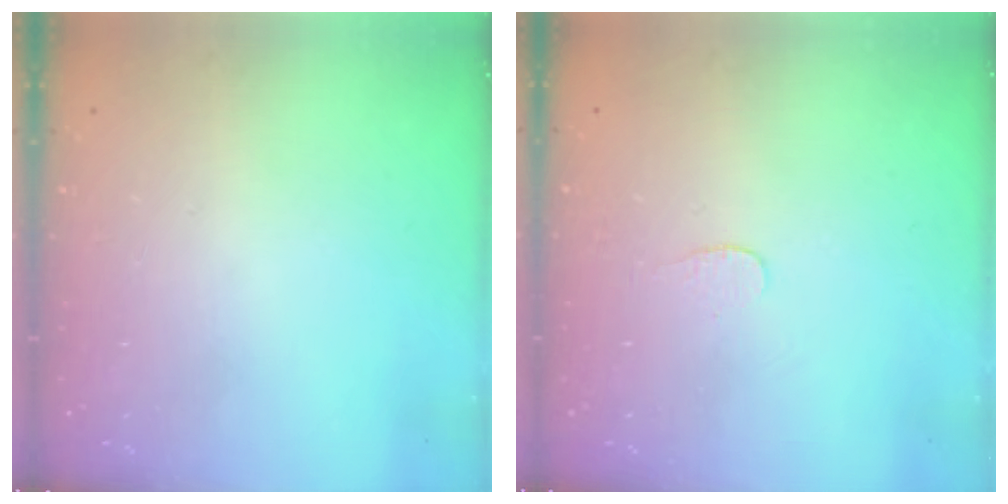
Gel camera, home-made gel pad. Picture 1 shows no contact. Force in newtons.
{"total": 3.0, "press": 3.0, "slide": 0.2}